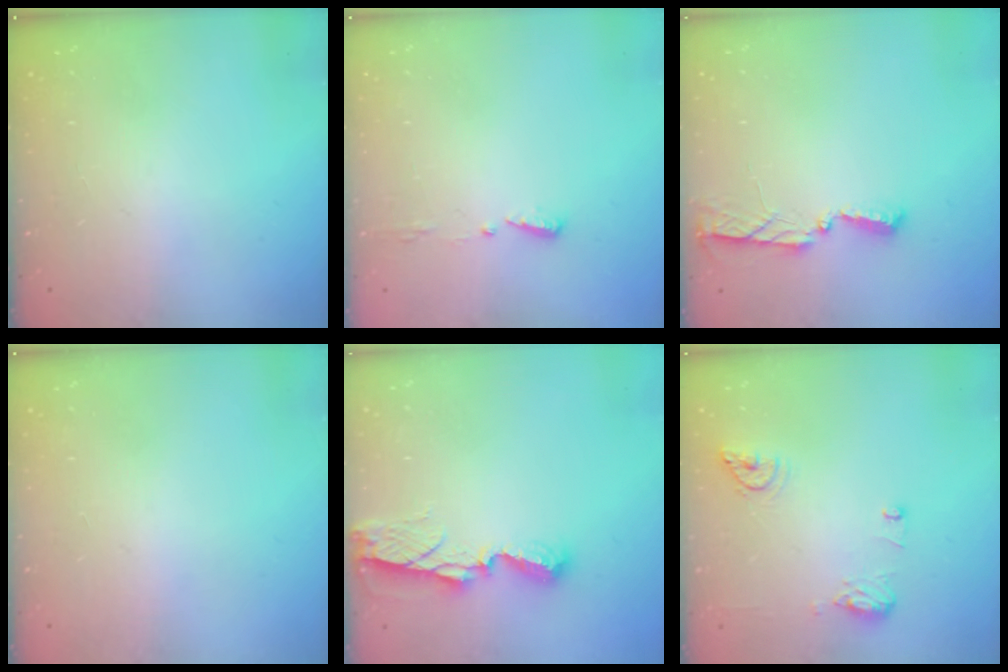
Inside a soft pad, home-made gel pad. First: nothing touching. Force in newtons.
{"total": 4.7, "press": 4.7, "slide": 0.4}
{"total": 4.0, "press": 4.0, "slide": 0.5}
{"total": 1.1, "press": 0.9, "slide": 0.6}
{"total": 7.1, "press": 7.1, "slide": 0.2}
{"total": 12.8, "press": 10.6, "slide": 7.2}